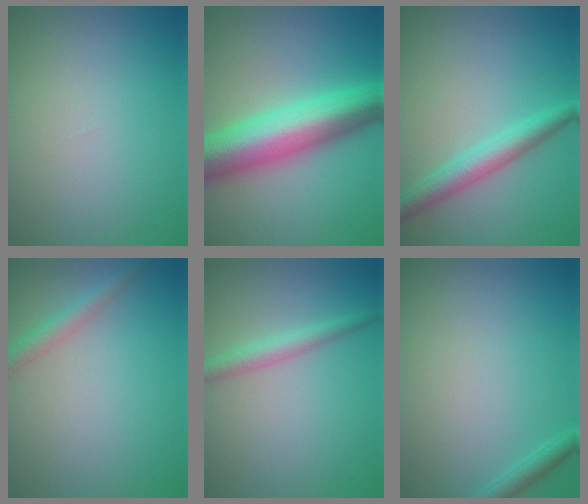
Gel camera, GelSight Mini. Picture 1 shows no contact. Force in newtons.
{"total": 10.0, "press": 10.0, "slide": 0.1}
{"total": 3.6, "press": 3.6, "slide": 0.2}
{"total": 2.1, "press": 2.1, "slide": 0.0}
{"total": 2.3, "press": 2.3, "slide": 0.0}
{"total": 1.4, "press": 1.4, "slide": 0.1}